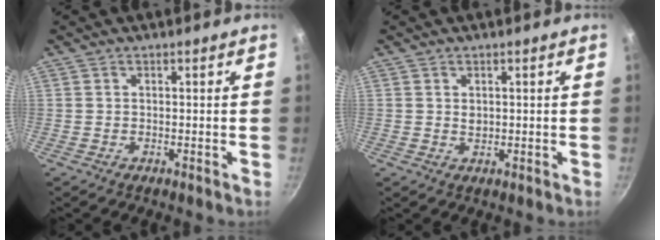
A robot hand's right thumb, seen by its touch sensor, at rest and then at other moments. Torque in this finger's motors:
{"motor_torque": [0.42, 0.21, 0.16, -0.12, 0.00]}